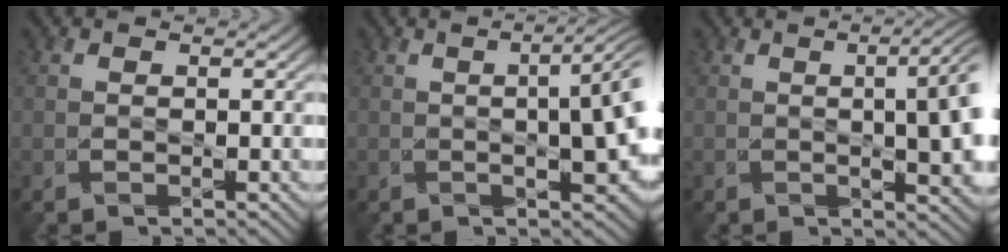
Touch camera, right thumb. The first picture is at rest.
{"total": 8.9, "force": [-0.4, 2.8, 8.5], "torque": [-0.086, 0.005, -0.023]}
{"total": 9.1, "force": [0.7, 3.1, 8.6], "torque": [-0.083, 0.020, -0.006]}